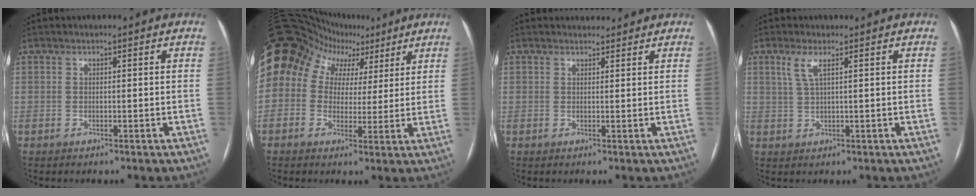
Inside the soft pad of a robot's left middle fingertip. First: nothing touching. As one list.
[{"total": 16.5, "force": [7.7, 12.5, 7.6], "torque": [-0.155, 0.083, 0.126]}, {"total": 2.9, "force": [2.8, 0.8, 0.3], "torque": [-0.005, 0.014, 0.037]}, {"total": 2.7, "force": [1.3, 0.1, 2.4], "torque": [-0.062, 0.006, 0.030]}]